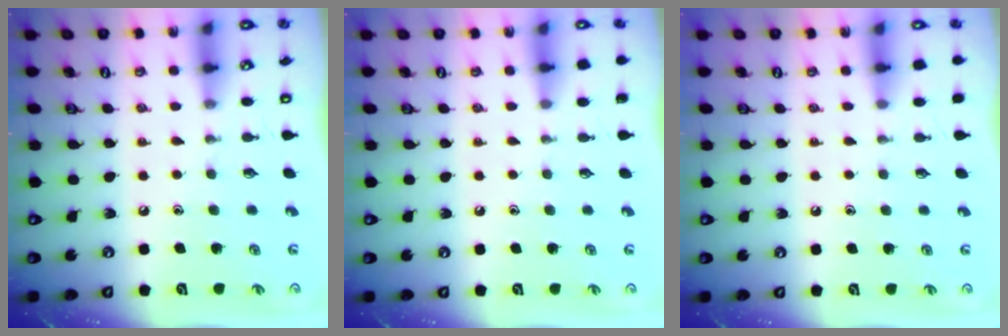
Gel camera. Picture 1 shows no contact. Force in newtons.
{"total": 0.0}
{"total": 2.7, "press": 2.6, "slide": 0.4}